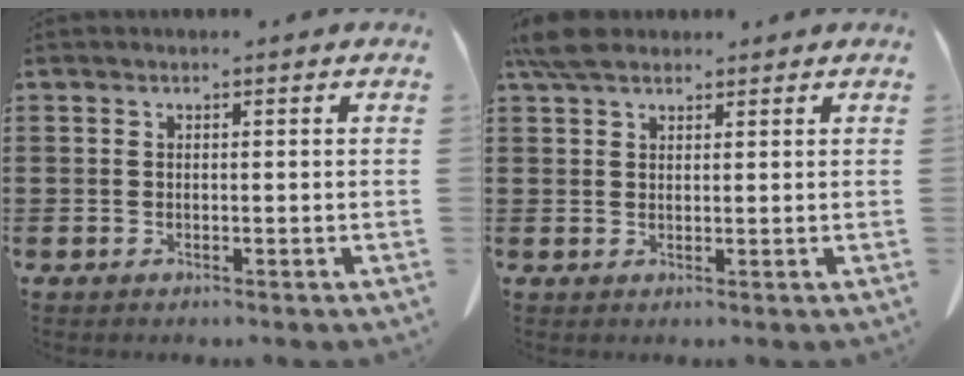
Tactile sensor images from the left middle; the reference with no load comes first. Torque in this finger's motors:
{"motor_torque": [1.47, 0.67, 0.13, 0.05]}